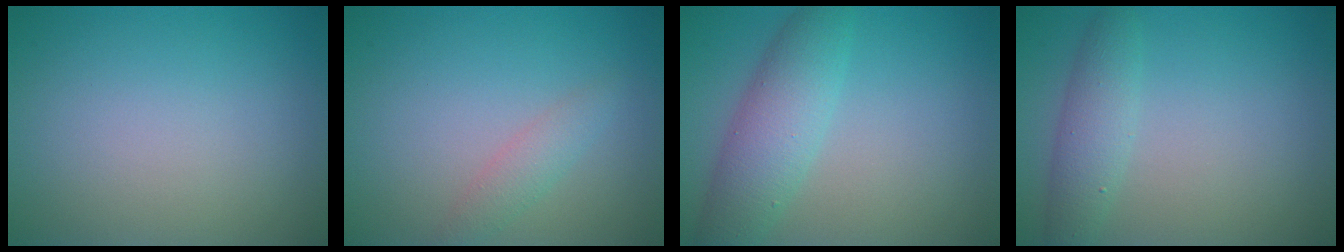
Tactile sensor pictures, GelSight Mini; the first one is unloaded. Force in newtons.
{"total": 1.6, "press": 1.6, "slide": 0.1}
{"total": 4.7, "press": 4.7, "slide": 0.3}
{"total": 2.7, "press": 2.7, "slide": 0.1}